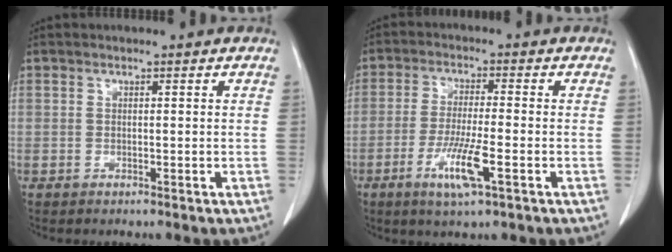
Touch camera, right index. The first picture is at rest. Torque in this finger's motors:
{"motor_torque": [1.16, -0.74, 0.58, 0.18]}